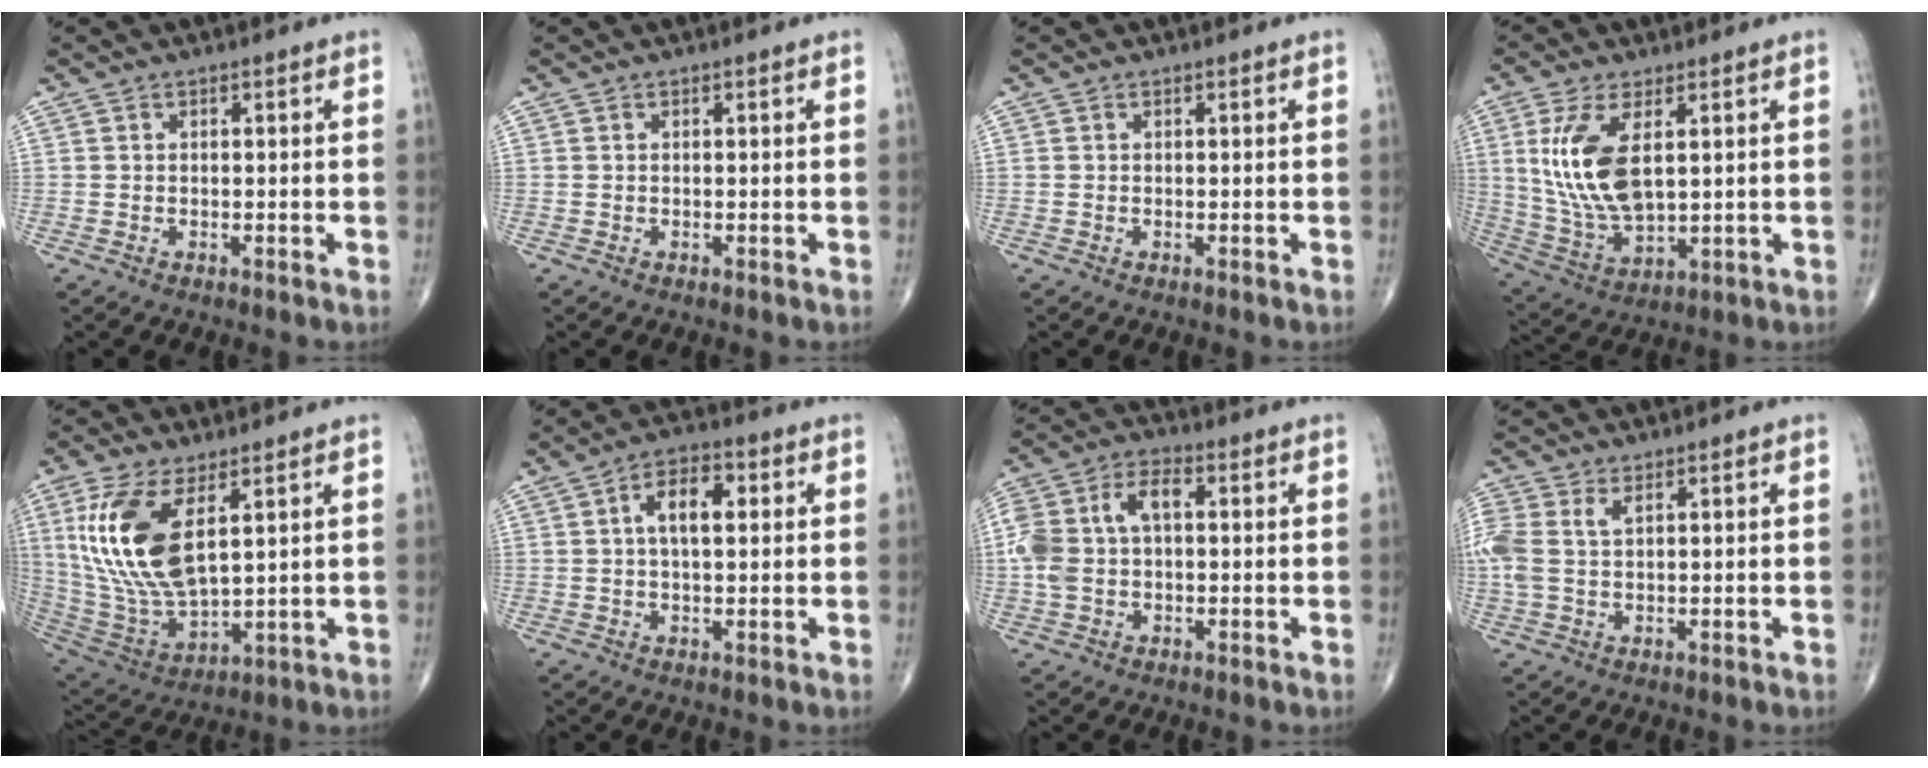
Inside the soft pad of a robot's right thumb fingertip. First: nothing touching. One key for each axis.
{"total": 0.0}
{"total": 0.0}
{"total": 13.5, "fx": 3.2, "fy": 6.4, "fz": 11.4, "tx": -0.236, "ty": -0.017, "tz": 0.077}
{"total": 17.4, "fx": 5.5, "fy": 7.7, "fz": 14.6, "tx": -0.301, "ty": -0.027, "tz": 0.121}
{"total": 7.3, "fx": 1.5, "fy": 3.6, "fz": 6.2, "tx": -0.099, "ty": 0.013, "tz": 0.020}
{"total": 9.9, "fx": 0.5, "fy": 6.1, "fz": 7.9, "tx": -0.173, "ty": 0.037, "tz": 0.007}
{"total": 6.1, "fx": 1.7, "fy": 3.1, "fz": 4.9, "tx": -0.149, "ty": 0.020, "tz": 0.041}